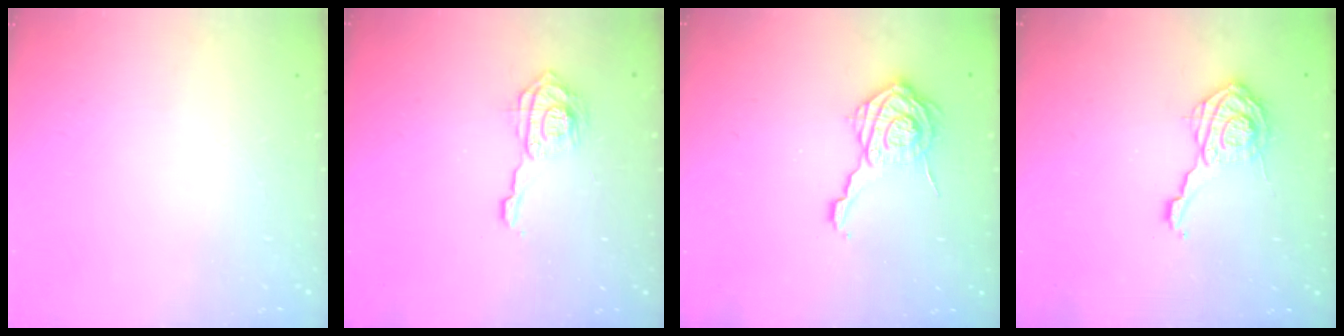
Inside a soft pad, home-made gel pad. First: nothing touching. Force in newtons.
{"total": 10.3, "press": 10.3, "slide": 1.0}
{"total": 12.8, "press": 12.8, "slide": 0.9}
{"total": 11.2, "press": 11.2, "slide": 1.3}